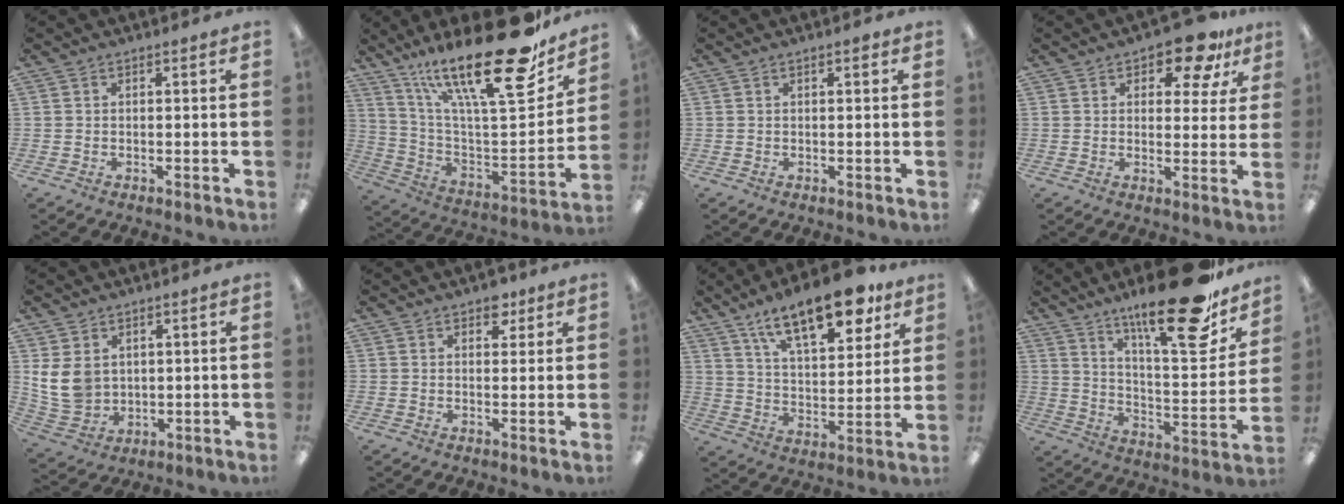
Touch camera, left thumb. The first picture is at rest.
{"total": 28.1, "force": [19.5, 7.2, 18.9], "torque": [-0.302, -0.132, 0.319]}
{"total": 0.9, "force": [0.4, 0.4, 0.7], "torque": [-0.006, 0.001, 0.005]}
{"total": 9.6, "force": [6.6, 4.4, 5.5], "torque": [-0.070, -0.030, 0.111]}
{"total": 9.2, "force": [2.4, 7.5, 4.9], "torque": [-0.111, -0.001, 0.050]}
{"total": 4.1, "force": [2.7, 2.6, 1.8], "torque": [-0.009, -0.007, 0.043]}
{"total": 17.6, "force": [12.3, 6.8, 10.6], "torque": [-0.158, -0.064, 0.205]}
{"total": 24.0, "force": [17.4, 6.0, 15.4], "torque": [-0.230, -0.116, 0.278]}